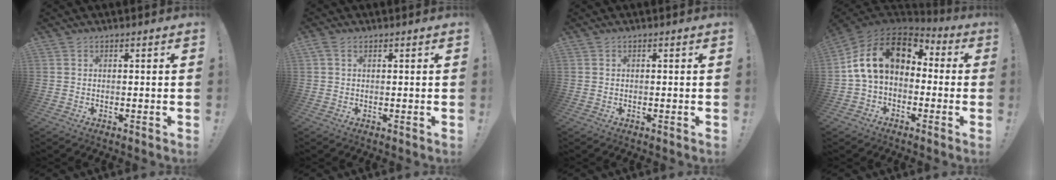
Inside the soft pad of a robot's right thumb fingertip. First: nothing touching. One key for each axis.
{"total": 1.8, "fx": 0.8, "fy": 1.0, "fz": 1.2, "tx": -0.025, "ty": 0.004, "tz": 0.014}
{"total": 0.0}
{"total": 17.2, "fx": 4.0, "fy": 10.9, "fz": 12.7, "tx": -0.221, "ty": 0.009, "tz": 0.075}